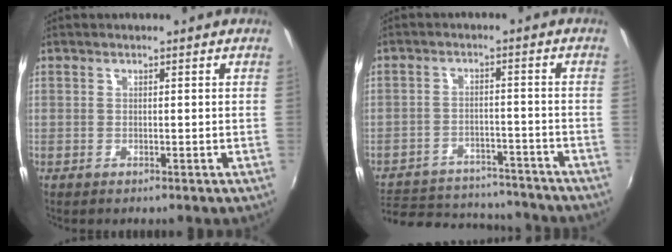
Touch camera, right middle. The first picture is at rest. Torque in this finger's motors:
{"motor_torque": [0.53, -0.68, -0.10, -0.02]}